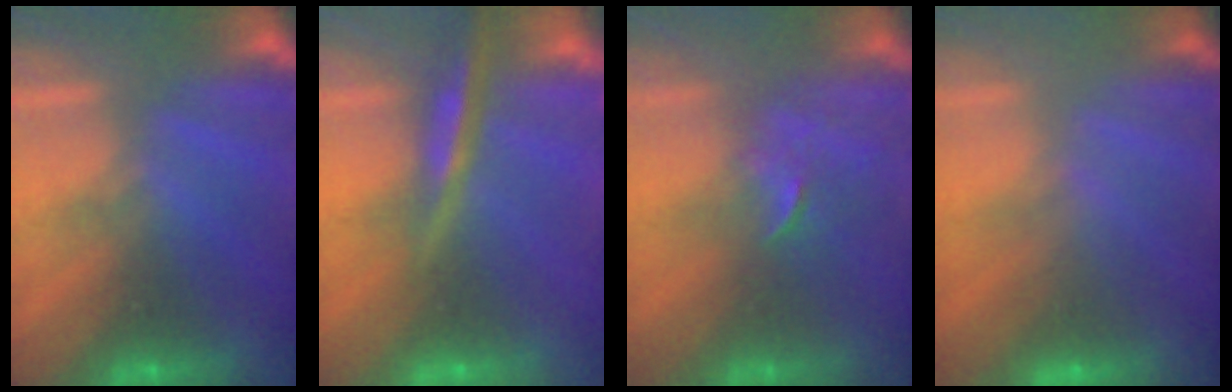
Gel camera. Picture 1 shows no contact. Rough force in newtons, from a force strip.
{"total": 7.2}
{"total": 2.5}
{"total": 2.2}